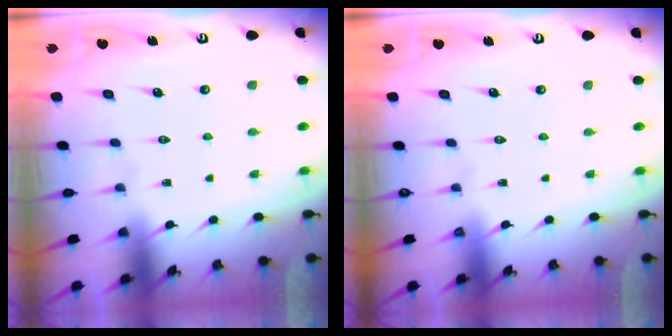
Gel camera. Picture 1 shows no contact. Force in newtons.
{"total": 0.0}